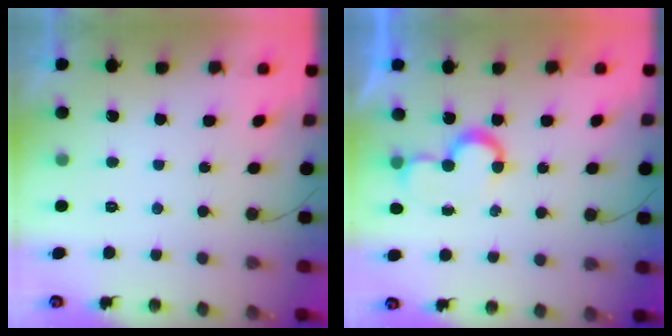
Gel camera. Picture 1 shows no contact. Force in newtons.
{"total": 6.2, "press": 5.7, "slide": 2.4}